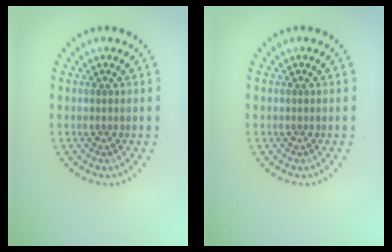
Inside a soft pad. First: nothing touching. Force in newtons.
{"total": 0.0}